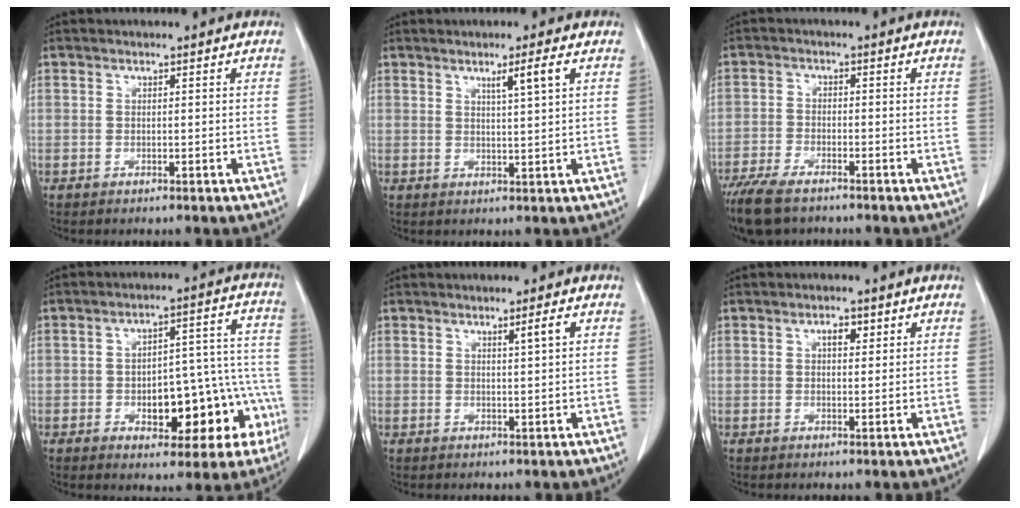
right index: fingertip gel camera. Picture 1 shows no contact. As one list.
[{"total": 3.8, "force": [1.8, -0.2, 3.3], "torque": [-0.057, -0.002, 0.033]}, {"total": 9.6, "force": [-7.3, 3.6, 5.1], "torque": [-0.098, -0.017, -0.129]}, {"total": 18.2, "force": [-5.8, 8.0, 15.3], "torque": [-0.147, 0.057, -0.058]}, {"total": 2.1, "force": [0.9, 0.1, 1.9], "torque": [-0.037, 0.000, 0.019]}, {"total": 2.5, "force": [1.1, 1.3, 1.9], "torque": [-0.033, 0.003, 0.018]}]